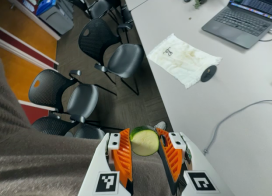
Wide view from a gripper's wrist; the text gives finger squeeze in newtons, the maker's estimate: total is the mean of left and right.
{"total": 11.0, "left": 10.9, "right": 11.1}